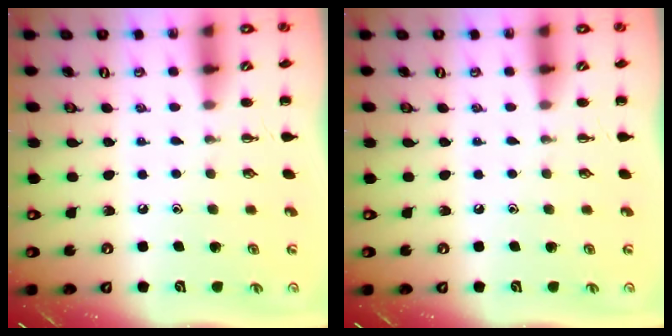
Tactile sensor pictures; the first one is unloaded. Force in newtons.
{"total": 0.0}